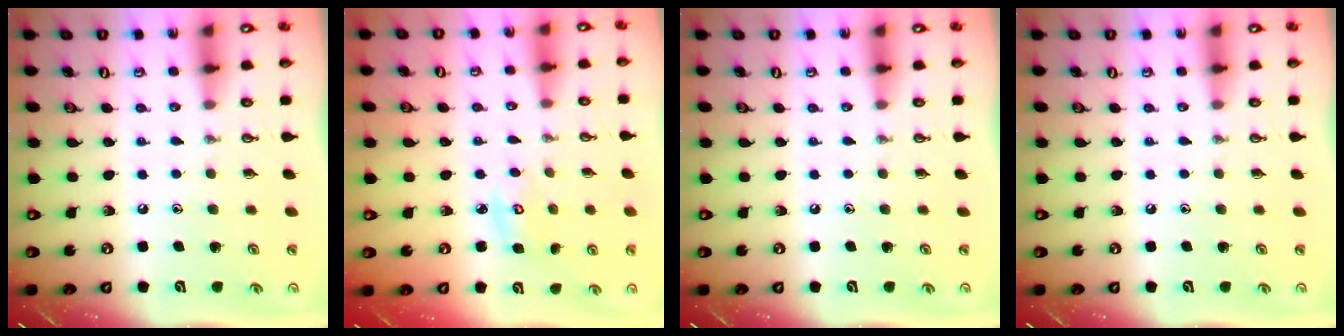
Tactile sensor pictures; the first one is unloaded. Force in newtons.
{"total": 3.8, "press": 3.8, "slide": 0.1}
{"total": 0.0}
{"total": 0.0}